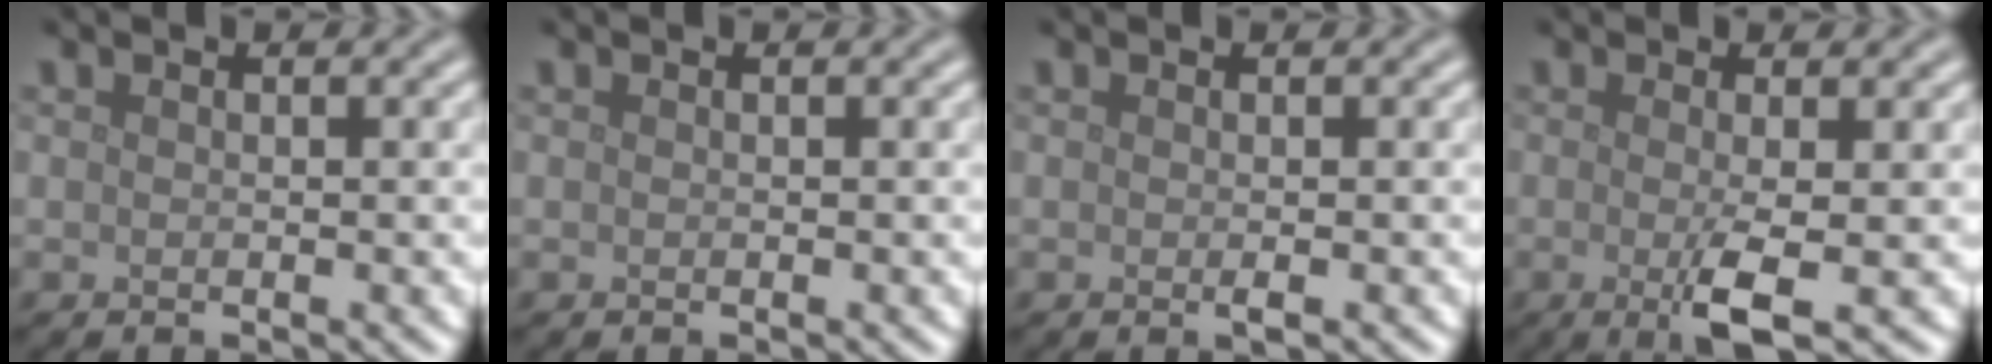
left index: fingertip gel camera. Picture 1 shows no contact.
{"total": 0.0}
{"total": 0.7, "force": [-0.2, 0.1, 0.6], "torque": [-0.013, -0.002, -0.002]}
{"total": 3.4, "force": [-0.6, 0.6, 3.3], "torque": [-0.061, -0.011, -0.010]}